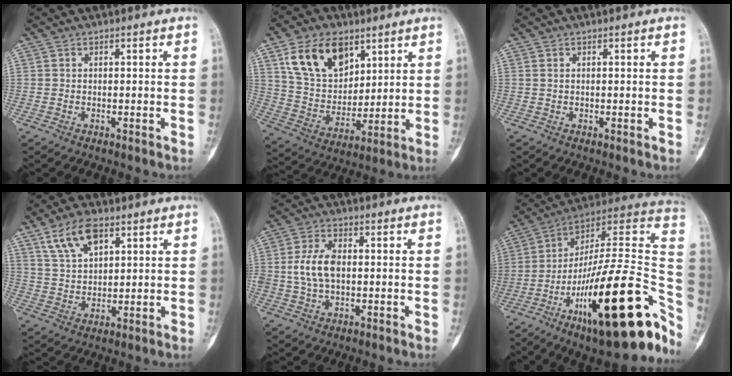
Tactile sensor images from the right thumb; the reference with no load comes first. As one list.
[{"total": 15.6, "force": [8.1, 10.0, 8.8], "torque": [-0.128, -0.032, 0.163]}, {"total": 0.0}, {"total": 9.0, "force": [5.1, 4.6, 5.8], "torque": [-0.097, -0.015, 0.103]}, {"total": 7.7, "force": [0.2, 4.6, 6.2], "torque": [-0.122, 0.011, 0.002]}, {"total": 33.9, "force": [-12.4, 10.2, 29.9], "torque": [-0.378, 0.064, -0.191]}]